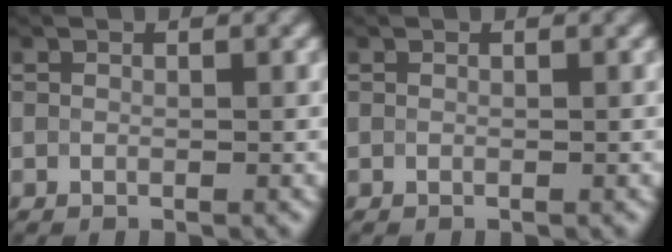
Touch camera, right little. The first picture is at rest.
{"total": 0.0}